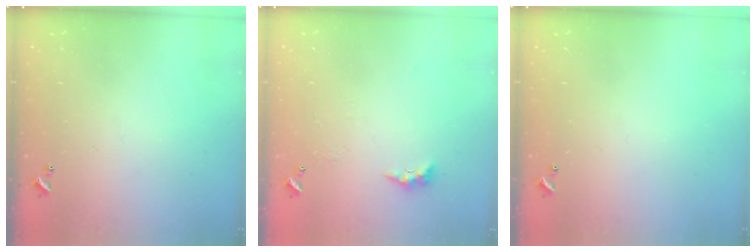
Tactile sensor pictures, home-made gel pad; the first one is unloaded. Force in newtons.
{"total": 3.0, "press": 2.9, "slide": 0.7}
{"total": 0.0}